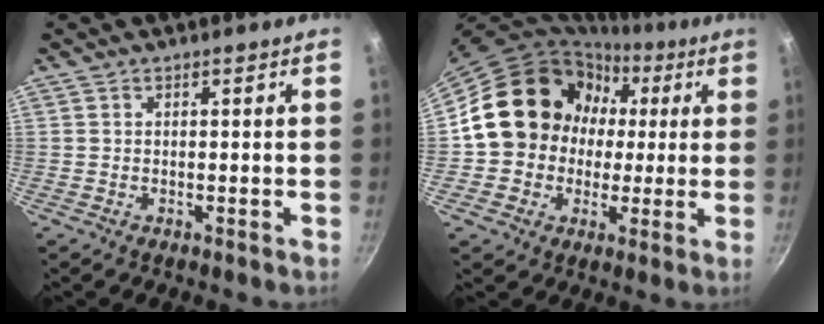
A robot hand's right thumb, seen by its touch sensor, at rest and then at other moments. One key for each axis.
{"total": 16.4, "fx": 1.4, "fy": 14.7, "fz": 7.0, "tx": -0.079, "ty": 0.036, "tz": 0.023}